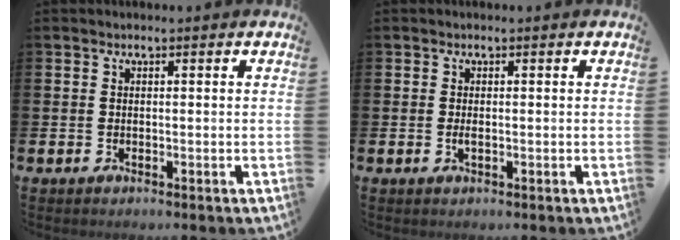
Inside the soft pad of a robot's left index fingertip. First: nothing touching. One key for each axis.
{"total": 0.8, "fx": -0.1, "fy": 0.3, "fz": 0.8, "tx": -0.021, "ty": 0.003, "tz": -0.001}